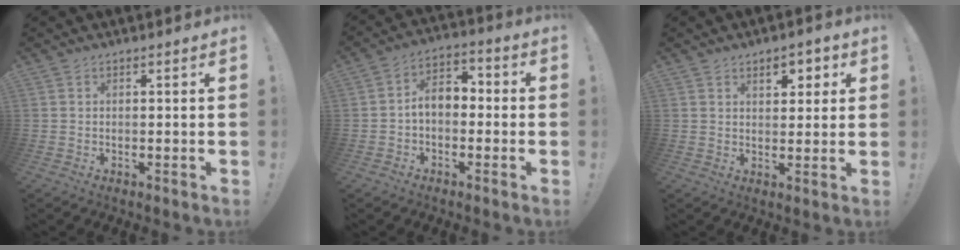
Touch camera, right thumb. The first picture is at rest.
{"total": 7.5, "force": [-0.8, 4.9, 5.7], "torque": [-0.101, 0.013, -0.012]}
{"total": 5.4, "force": [2.6, 3.3, 3.3], "torque": [-0.030, -0.009, 0.039]}